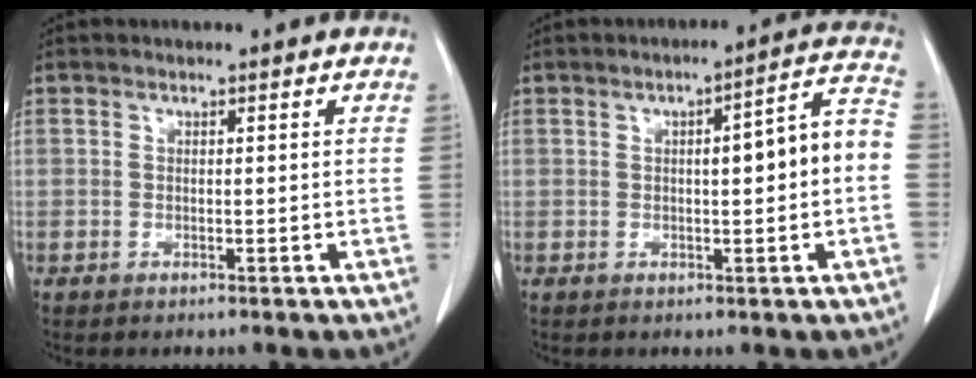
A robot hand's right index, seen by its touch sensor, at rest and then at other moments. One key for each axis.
{"total": 8.1, "fx": -0.4, "fy": 0.8, "fz": 8.0, "tx": -0.108, "ty": 0.029, "tz": -0.008}